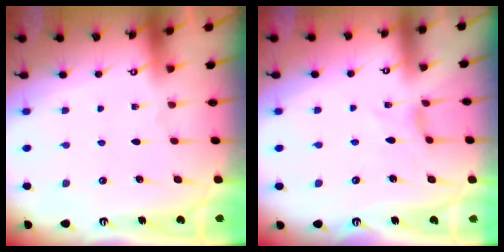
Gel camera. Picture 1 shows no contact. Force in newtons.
{"total": 0.8, "press": 0.8, "slide": 0.3}